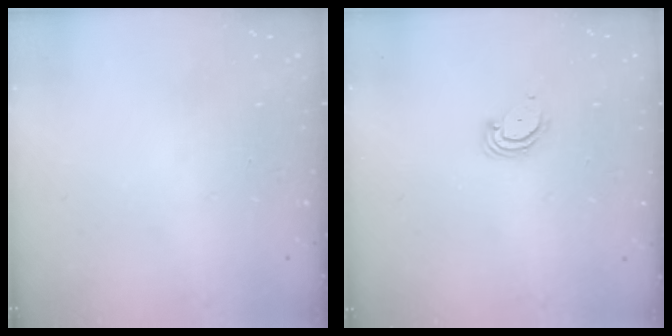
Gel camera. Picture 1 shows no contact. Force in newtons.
{"total": 3.5, "press": 3.5, "slide": 0.3}